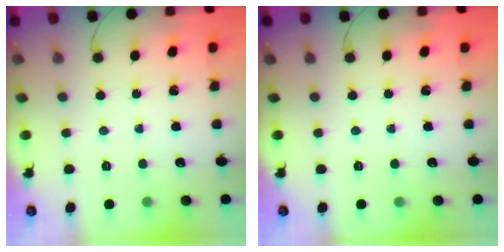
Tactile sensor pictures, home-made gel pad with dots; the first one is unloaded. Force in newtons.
{"total": 0.0}